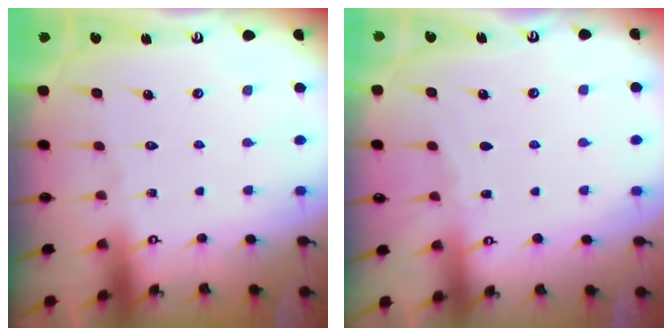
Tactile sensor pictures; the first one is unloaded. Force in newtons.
{"total": 2.6, "press": 2.6, "slide": 0.4}